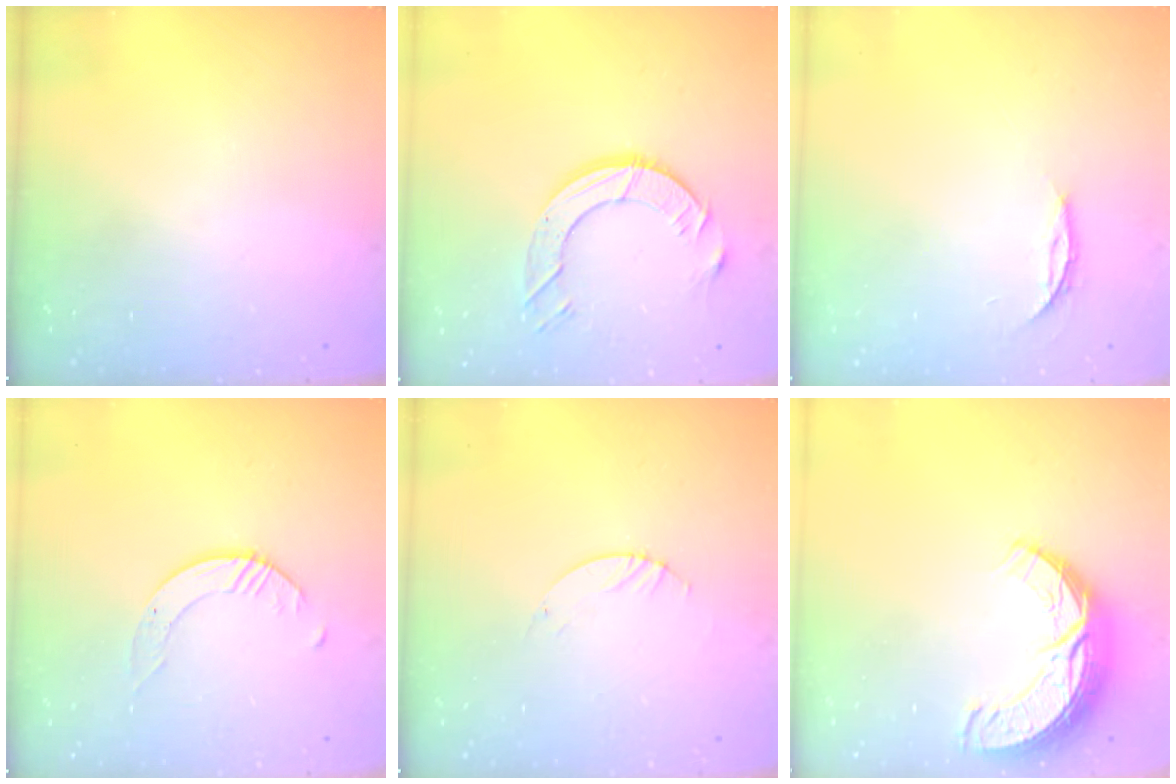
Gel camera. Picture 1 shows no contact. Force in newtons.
{"total": 9.5, "press": 9.5, "slide": 1.0}
{"total": 3.8, "press": 3.8, "slide": 0.3}
{"total": 2.6, "press": 2.6, "slide": 0.3}
{"total": 0.9, "press": 0.8, "slide": 0.2}
{"total": 11.4, "press": 11.4, "slide": 0.8}